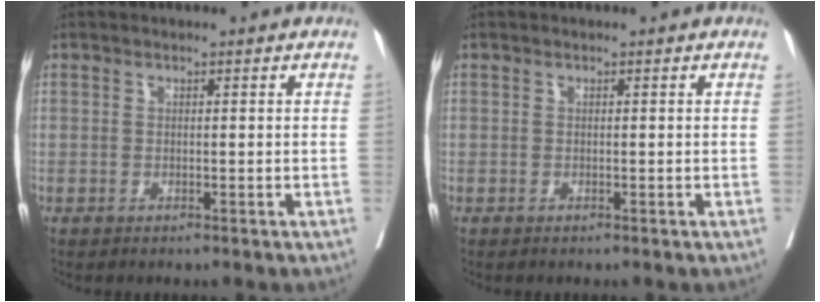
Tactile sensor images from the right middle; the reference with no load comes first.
{"total": 0.0}